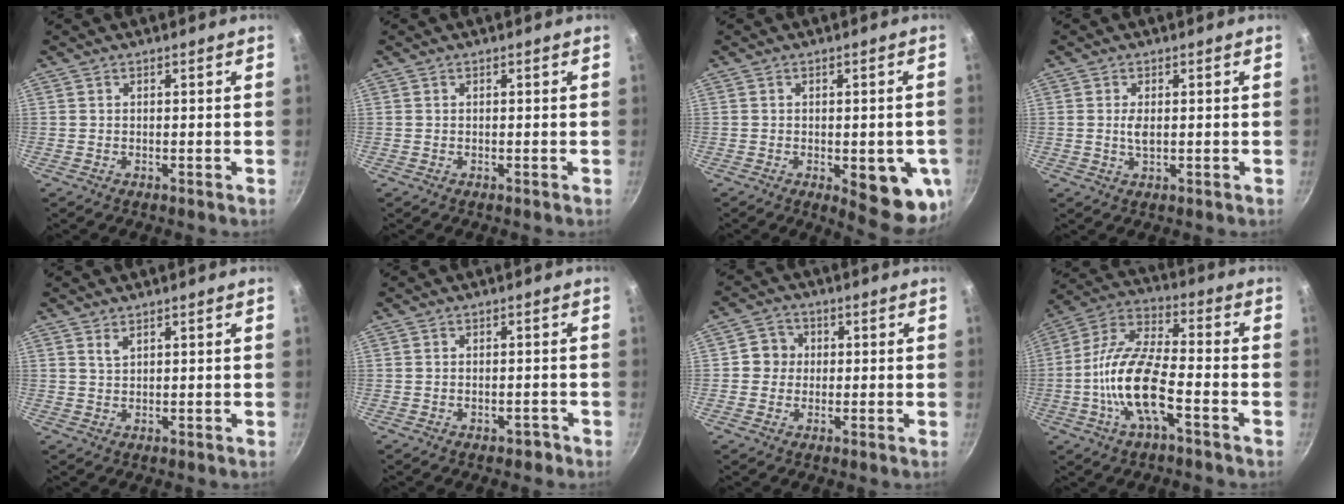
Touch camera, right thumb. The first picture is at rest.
{"total": 0.0}
{"total": 11.8, "force": [-3.8, 4.8, 10.1], "torque": [-0.106, -0.001, -0.033]}
{"total": 2.3, "force": [0.2, 1.0, 2.0], "torque": [-0.043, -0.004, 0.006]}
{"total": 1.5, "force": [1.1, 0.5, 0.8], "torque": [-0.013, -0.007, 0.024]}
{"total": 1.6, "force": [-1.1, 0.9, 0.6], "torque": [-0.008, 0.017, -0.011]}
{"total": 4.8, "force": [0.2, 4.6, 1.5], "torque": [0.002, 0.009, -0.003]}
{"total": 15.3, "force": [-4.2, 5.8, 13.5], "torque": [-0.276, 0.039, -0.081]}